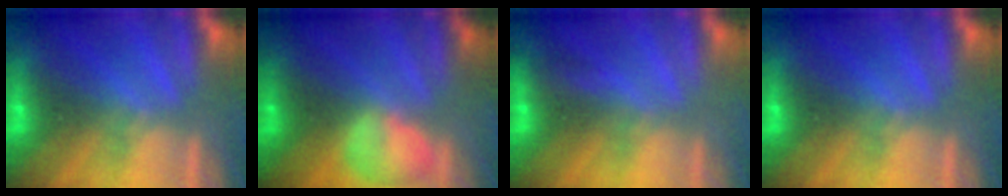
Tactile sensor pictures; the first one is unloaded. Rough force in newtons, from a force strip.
{"total": 2.4}
{"total": 3.0}
{"total": 0.0}